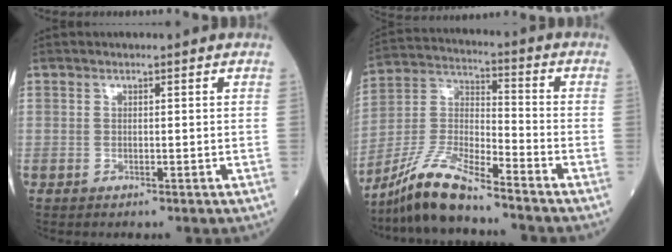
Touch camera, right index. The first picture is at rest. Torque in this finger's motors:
{"motor_torque": [1.08, -1.06, 0.13, 0.09]}